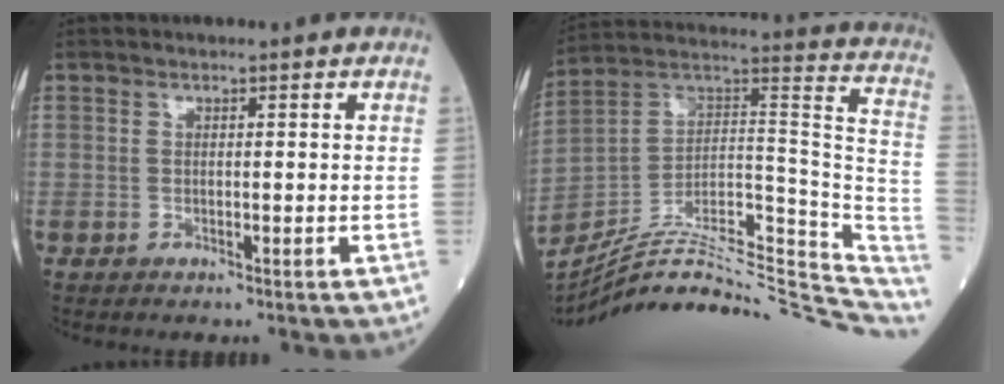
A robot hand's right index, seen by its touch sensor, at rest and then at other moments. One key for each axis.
{"total": 28.4, "fx": -24.2, "fy": 6.6, "fz": 13.4, "tx": -0.161, "ty": 0.036, "tz": -0.353}